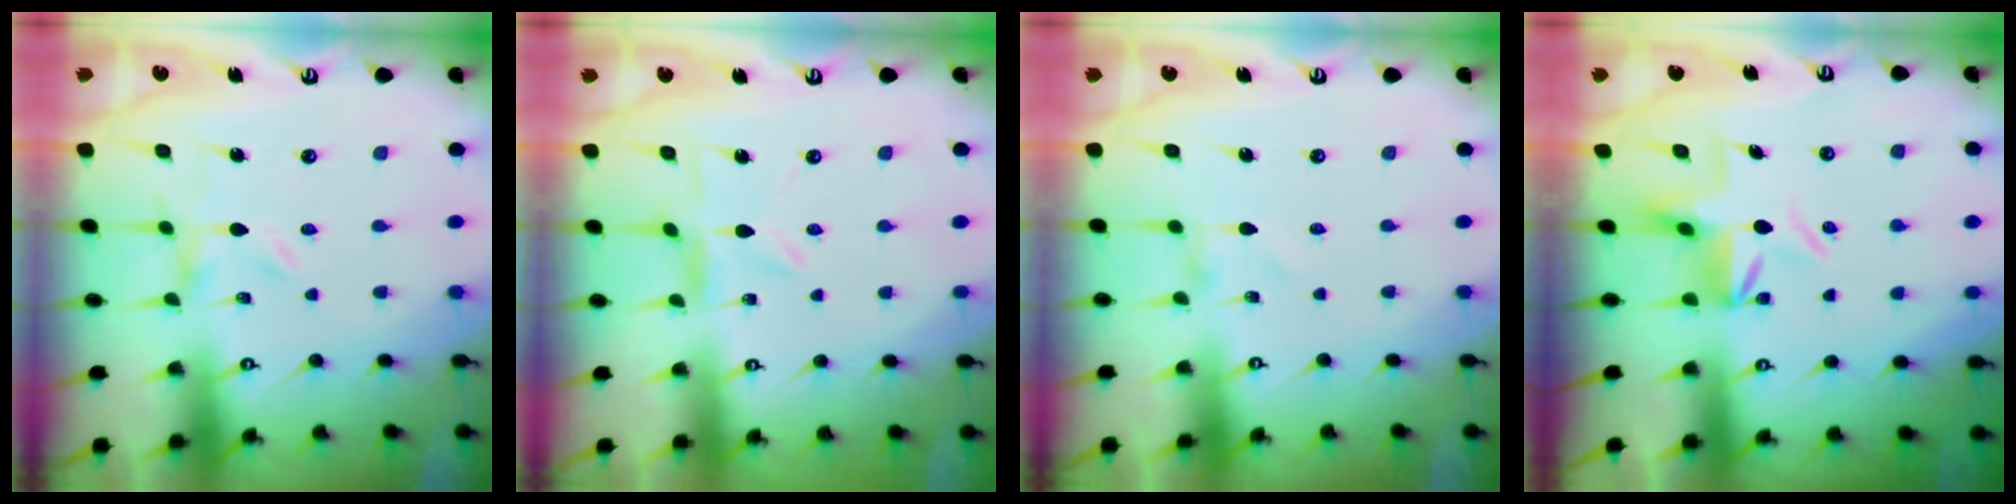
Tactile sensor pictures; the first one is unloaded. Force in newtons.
{"total": 2.0, "press": 2.0, "slide": 0.3}
{"total": 1.0, "press": 1.0, "slide": 0.1}
{"total": 6.0, "press": 6.0, "slide": 0.5}